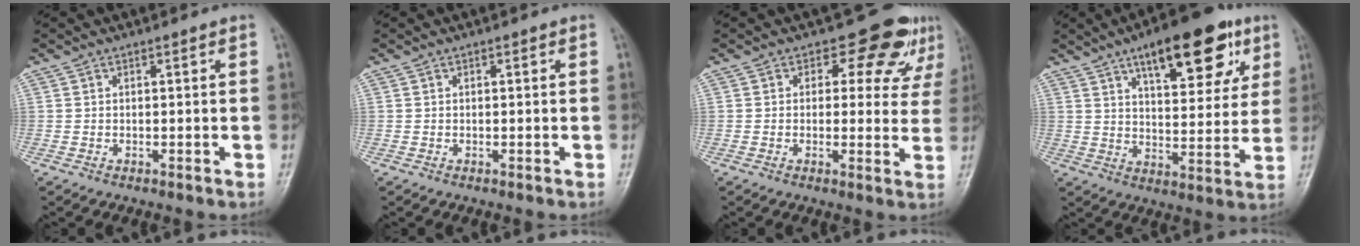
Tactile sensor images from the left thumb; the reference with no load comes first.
{"total": 0.0}
{"total": 8.3, "force": [5.0, 5.2, 4.0], "torque": [-0.009, -0.023, 0.047]}
{"total": 18.5, "force": [9.8, 7.5, 13.8], "torque": [-0.152, -0.028, 0.144]}